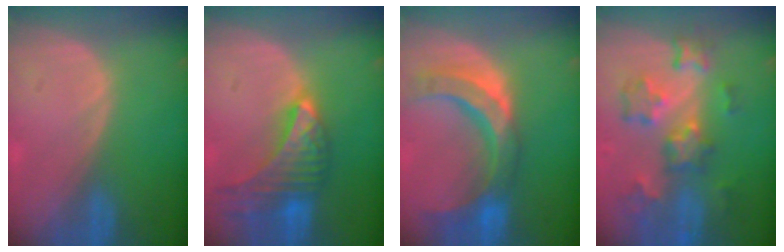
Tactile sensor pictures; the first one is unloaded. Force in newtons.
{"total": 9.7, "press": 8.6, "slide": 4.5}
{"total": 11.2, "press": 9.5, "slide": 5.9}
{"total": 9.2, "press": 8.1, "slide": 4.4}